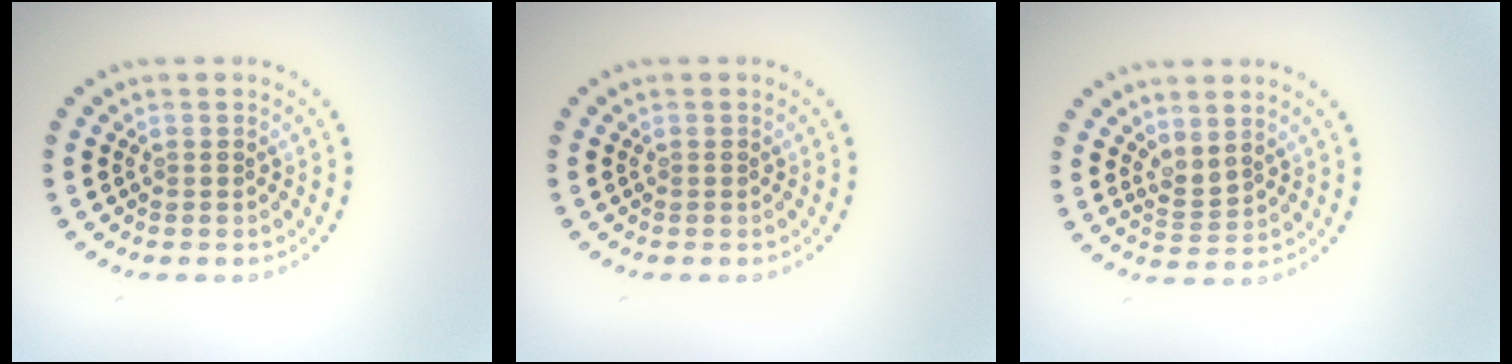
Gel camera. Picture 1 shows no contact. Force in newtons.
{"total": 0.0}
{"total": 1.4, "press": 1.2, "slide": 0.9}